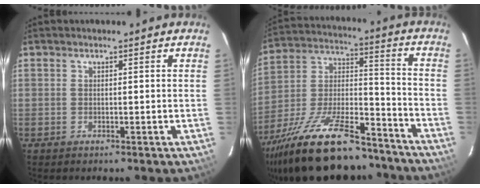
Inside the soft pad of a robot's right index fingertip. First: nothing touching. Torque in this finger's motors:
{"motor_torque": [1.11, -1.03, 1.05, 0.21]}